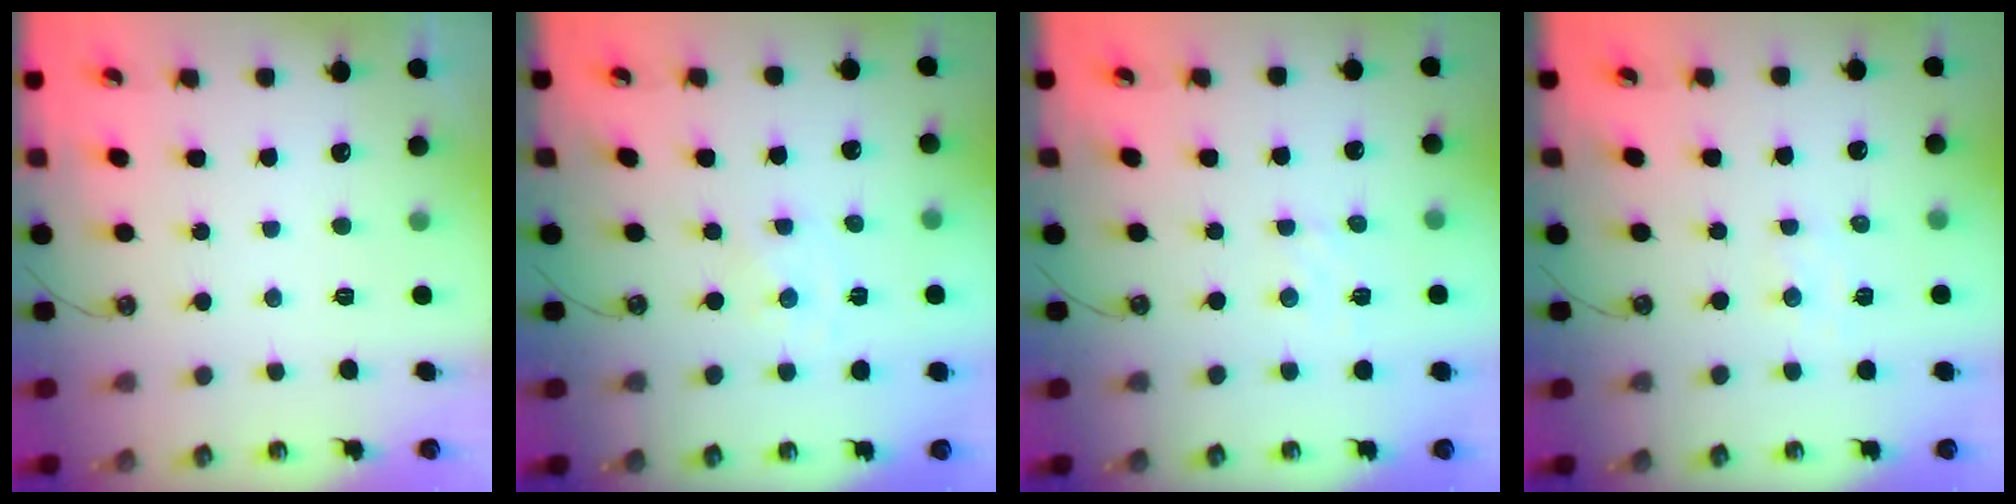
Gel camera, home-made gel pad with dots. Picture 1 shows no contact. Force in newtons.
{"total": 0.0}
{"total": 2.6, "press": 2.6, "slide": 0.4}
{"total": 5.1, "press": 5.0, "slide": 0.4}